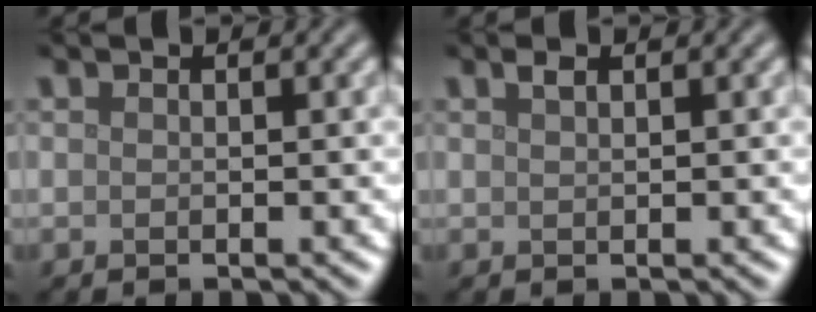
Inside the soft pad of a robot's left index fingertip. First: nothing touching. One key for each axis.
{"total": 0.7, "fx": 0.5, "fy": 0.2, "fz": 0.5, "tx": -0.009, "ty": 0.002, "tz": 0.010}